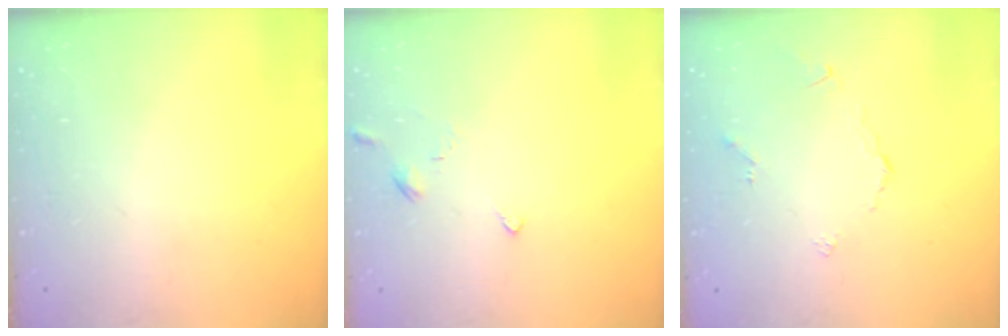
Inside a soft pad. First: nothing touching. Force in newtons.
{"total": 3.2, "press": 3.1, "slide": 0.6}
{"total": 2.6, "press": 2.6, "slide": 0.6}